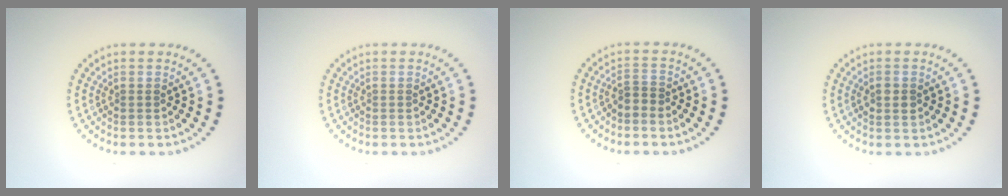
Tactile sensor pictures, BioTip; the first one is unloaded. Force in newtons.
{"total": 0.0}
{"total": 0.9, "press": 0.6, "slide": 0.7}
{"total": 1.0, "press": 1.0, "slide": 0.2}